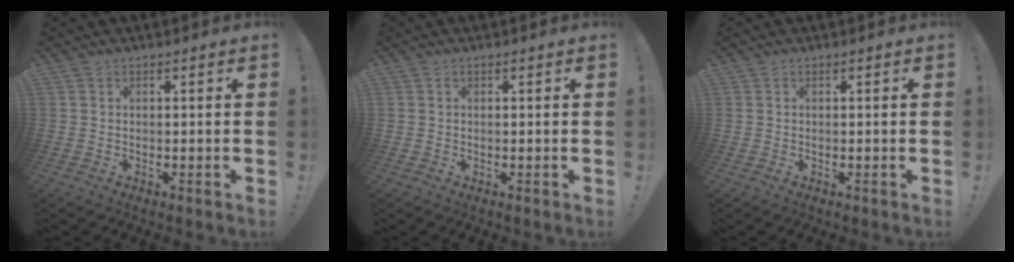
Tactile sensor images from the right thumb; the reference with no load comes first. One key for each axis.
{"total": 0.0}
{"total": 0.0}